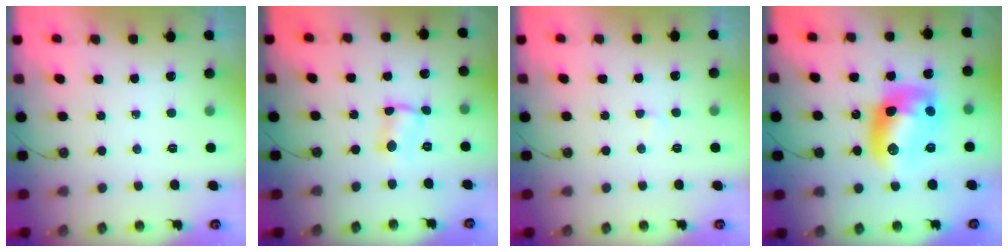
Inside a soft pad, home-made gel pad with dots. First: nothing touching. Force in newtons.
{"total": 2.0, "press": 2.0, "slide": 0.1}
{"total": 1.7, "press": 1.7, "slide": 0.3}
{"total": 14.0, "press": 14.0, "slide": 1.2}